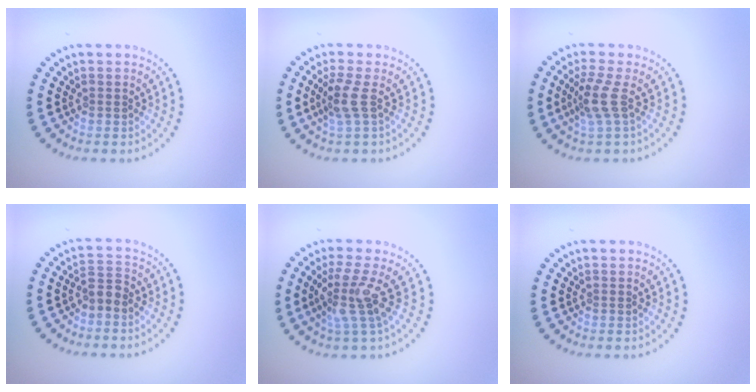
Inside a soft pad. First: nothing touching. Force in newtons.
{"total": 2.3, "press": 1.8, "slide": 1.4}
{"total": 2.7, "press": 2.1, "slide": 1.8}
{"total": 1.7, "press": 1.4, "slide": 1.0}
{"total": 3.5, "press": 2.6, "slide": 2.3}
{"total": 0.0}